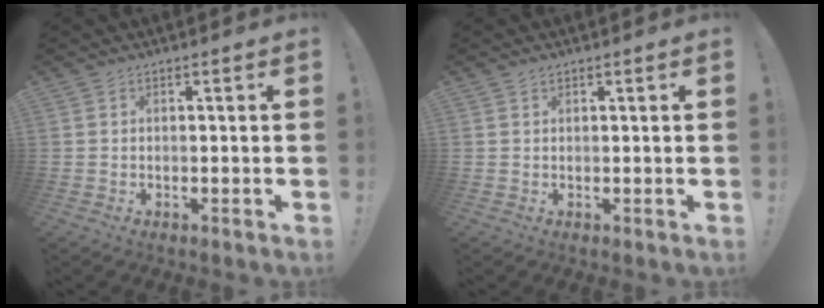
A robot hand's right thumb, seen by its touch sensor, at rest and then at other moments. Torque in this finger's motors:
{"motor_torque": [-0.19, 0.14, 0.08, -0.12, 0.00]}